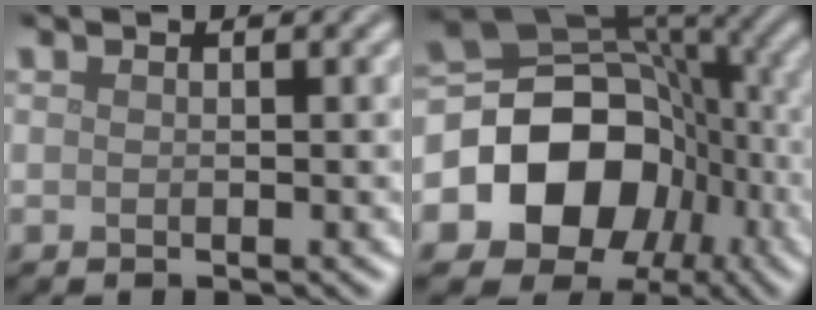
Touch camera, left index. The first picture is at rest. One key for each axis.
{"total": 14.0, "fx": -3.5, "fy": 11.3, "fz": 7.5, "tx": -0.130, "ty": -0.002, "tz": -0.076}